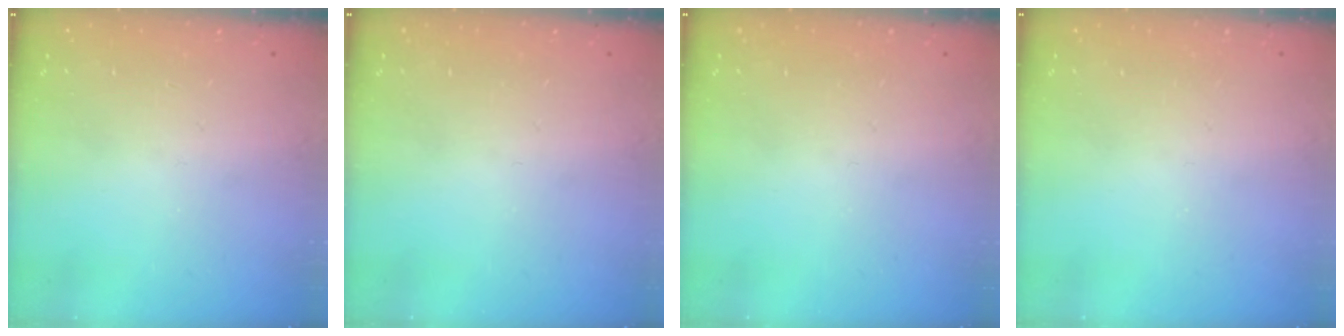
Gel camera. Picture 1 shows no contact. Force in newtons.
{"total": 0.0}
{"total": 0.0}
{"total": 0.0}